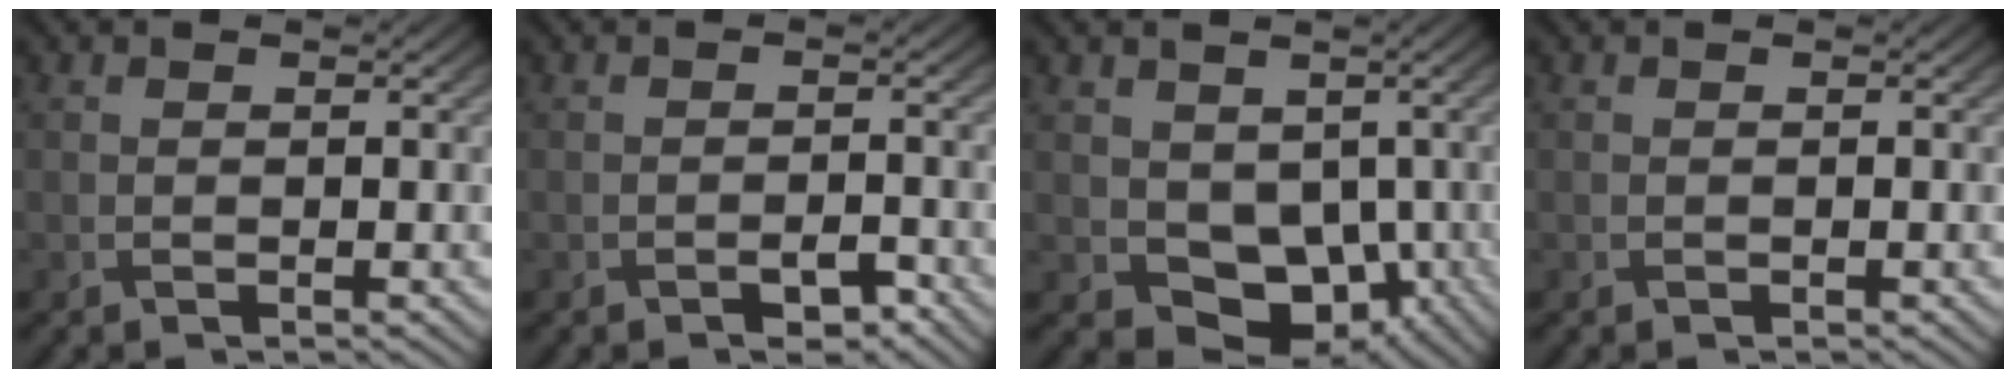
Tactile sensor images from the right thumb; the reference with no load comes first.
{"total": 2.3, "force": [-1.4, 0.9, 1.5], "torque": [-0.020, 0.001, -0.023]}
{"total": 7.0, "force": [-0.3, 5.4, 4.4], "torque": [-0.089, -0.026, -0.001]}
{"total": 0.0}